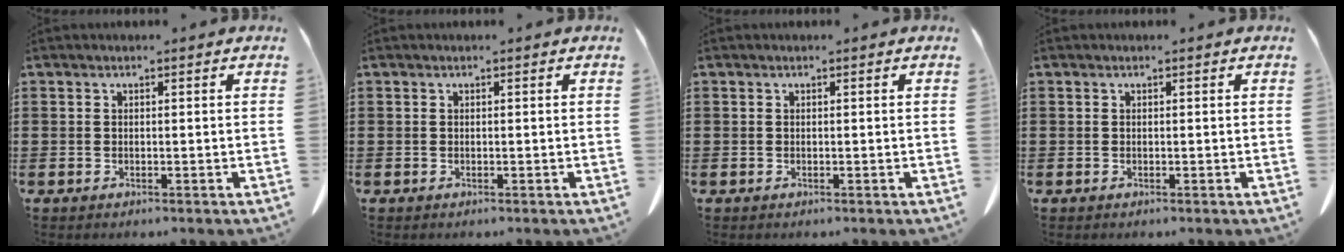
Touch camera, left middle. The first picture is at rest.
{"total": 0.0}
{"total": 0.0}
{"total": 0.0}